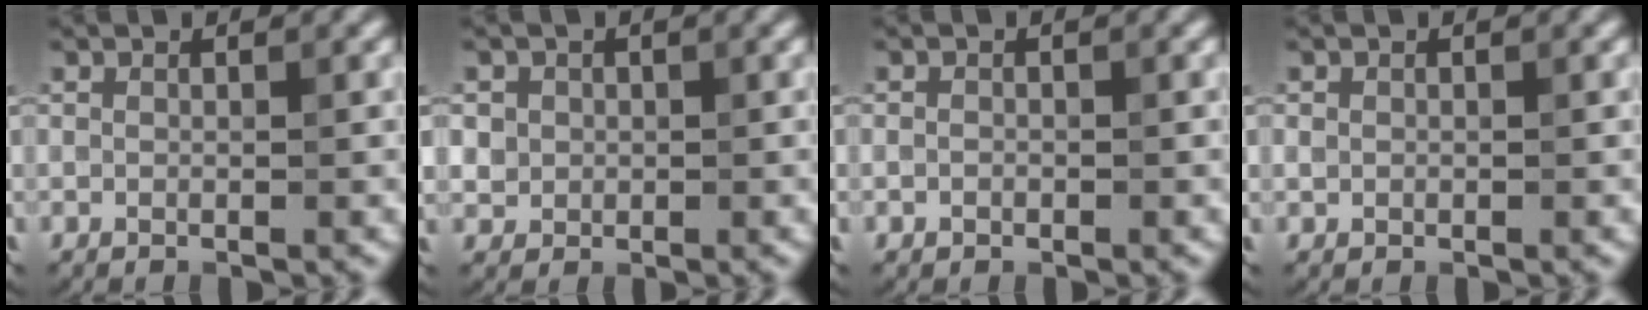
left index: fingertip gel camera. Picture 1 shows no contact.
{"total": 1.9, "force": [0.4, 1.8, 0.4], "torque": [-0.002, 0.002, 0.020]}
{"total": 0.6, "force": [-0.2, 0.5, 0.1], "torque": [0.000, -0.003, -0.005]}
{"total": 0.6, "force": [0.0, 0.6, 0.1], "torque": [0.003, -0.002, -0.001]}